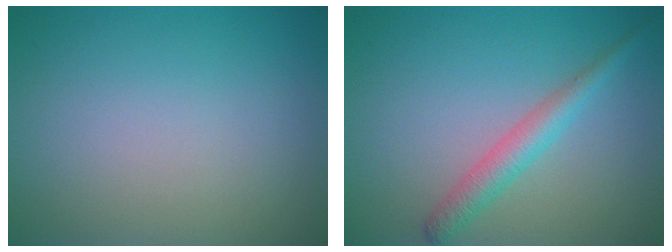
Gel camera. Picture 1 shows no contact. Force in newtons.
{"total": 2.7, "press": 2.7, "slide": 0.1}